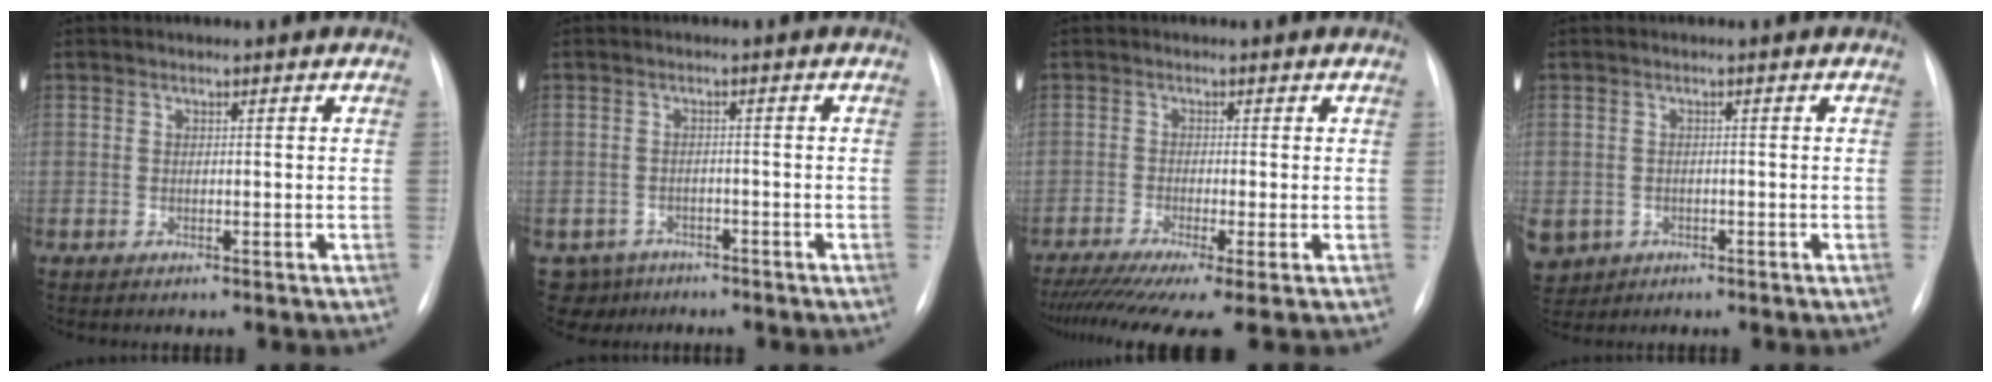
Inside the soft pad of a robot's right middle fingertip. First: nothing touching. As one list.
[{"total": 4.4, "force": [-3.2, 3.0, -0.3], "torque": [0.012, 0.004, -0.048]}, {"total": 10.6, "force": [-7.8, 0.5, 7.2], "torque": [-0.113, -0.024, -0.127]}, {"total": 7.2, "force": [-3.2, 6.1, 2.2], "torque": [-0.066, 0.001, -0.043]}]